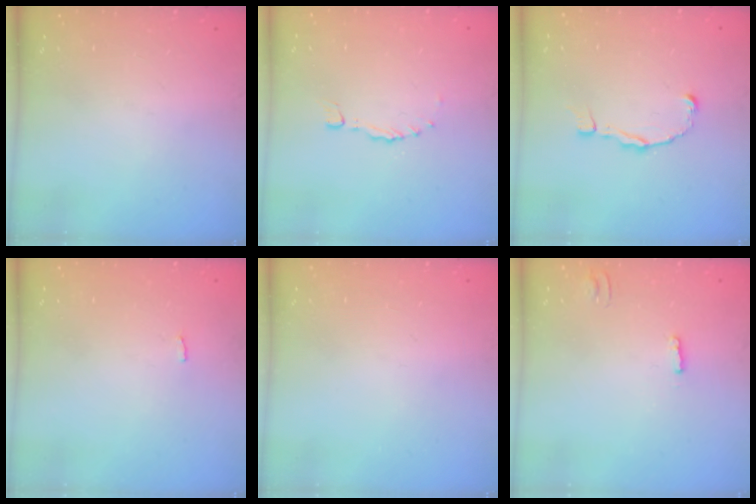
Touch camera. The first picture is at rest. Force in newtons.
{"total": 0.0}
{"total": 2.5, "press": 2.5, "slide": 0.2}
{"total": 2.3, "press": 2.3, "slide": 0.2}
{"total": 0.0}
{"total": 1.8, "press": 1.8, "slide": 0.2}